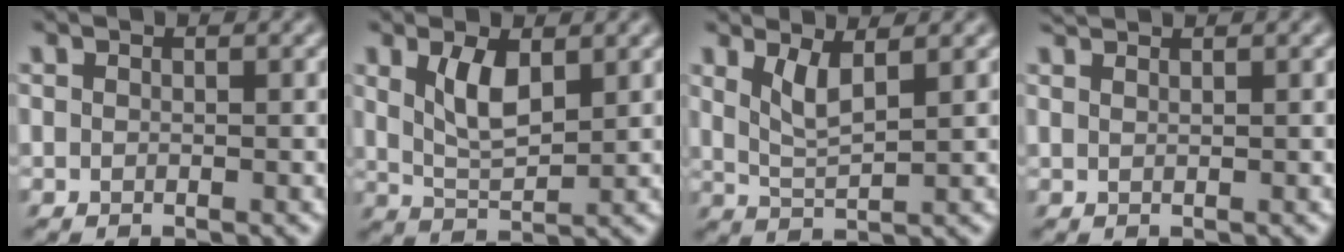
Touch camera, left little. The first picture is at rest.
{"total": 2.9, "force": [1.2, 0.5, 2.7], "torque": [-0.057, -0.002, 0.020]}
{"total": 2.1, "force": [1.2, -0.5, 1.7], "torque": [-0.038, -0.006, 0.021]}
{"total": 1.6, "force": [1.5, -0.4, 0.2], "torque": [-0.012, 0.010, 0.028]}